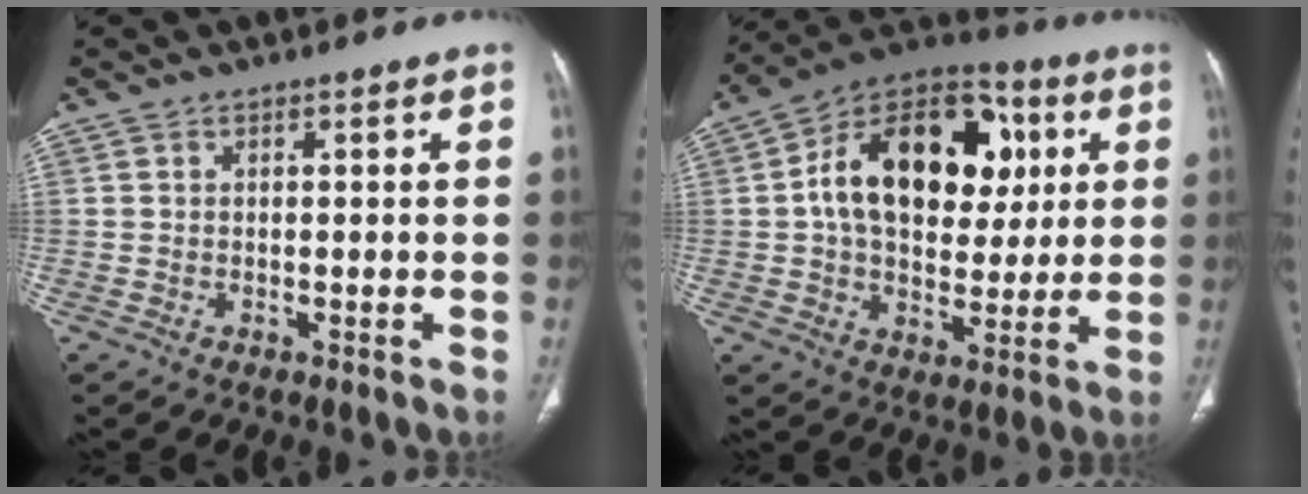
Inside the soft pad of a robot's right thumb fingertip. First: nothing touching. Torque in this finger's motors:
{"motor_torque": [2.07, 2.94, 1.59, -0.32, 0.17]}